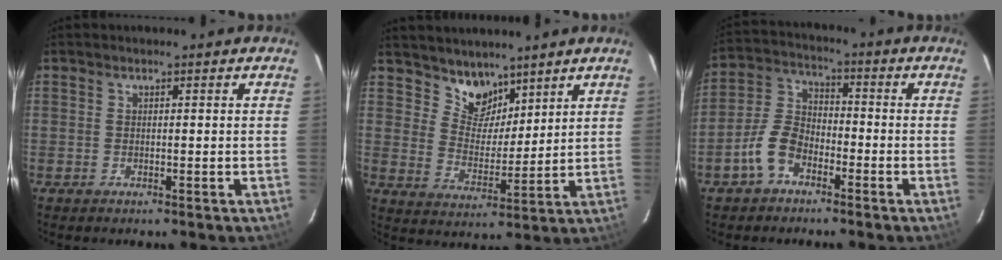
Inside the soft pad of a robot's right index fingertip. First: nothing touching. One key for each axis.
{"total": 7.5, "fx": 5.9, "fy": 4.1, "fz": 2.0, "tx": -0.025, "ty": -0.004, "tz": 0.111}
{"total": 8.1, "fx": -4.6, "fy": 5.0, "fz": 4.4, "tx": -0.096, "ty": 0.021, "tz": -0.092}